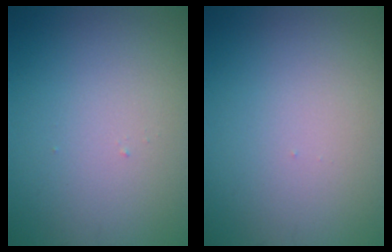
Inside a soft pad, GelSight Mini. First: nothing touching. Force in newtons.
{"total": 0.0}